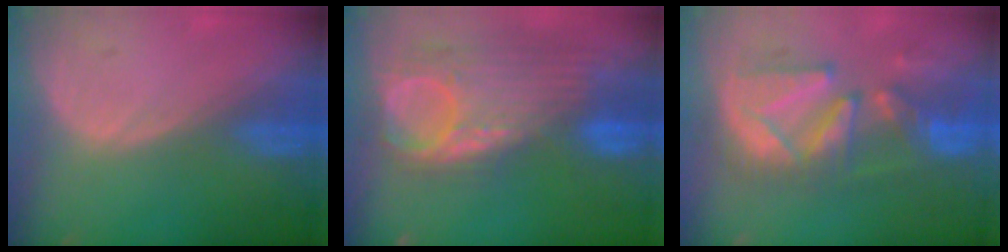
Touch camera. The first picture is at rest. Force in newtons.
{"total": 11.9, "press": 10.4, "slide": 5.8}
{"total": 10.4, "press": 10.2, "slide": 2.3}